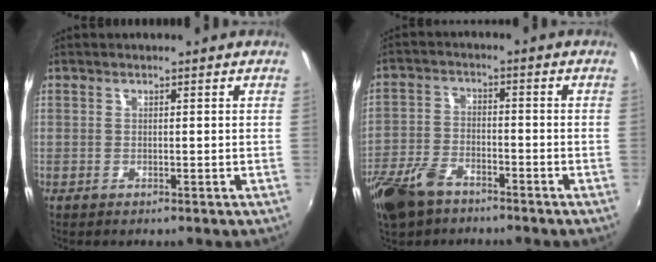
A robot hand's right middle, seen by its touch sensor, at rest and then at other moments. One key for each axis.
{"total": 10.1, "fx": -7.1, "fy": 5.0, "fz": 5.3, "tx": -0.133, "ty": -0.008, "tz": -0.138}